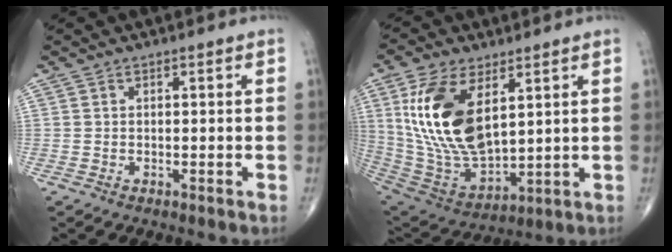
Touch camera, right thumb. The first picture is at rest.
{"total": 19.8, "force": [6.0, 10.1, 15.9], "torque": [-0.301, -0.029, 0.127]}